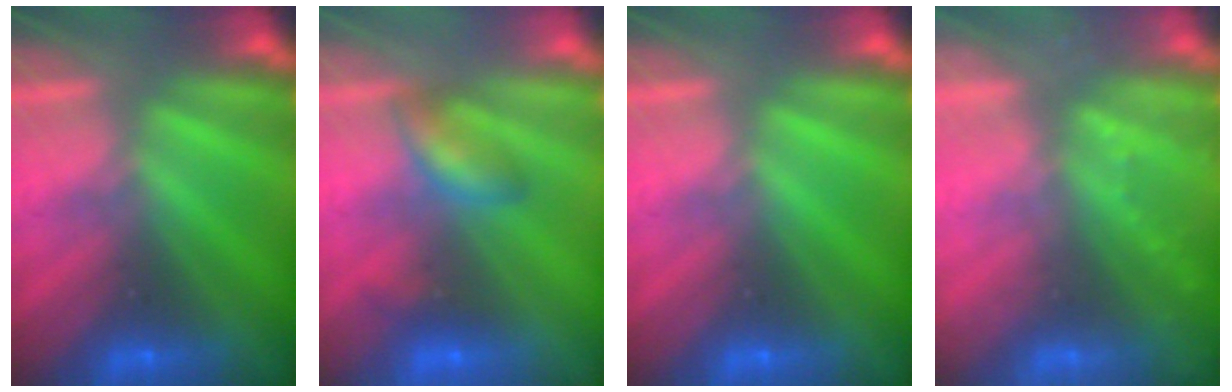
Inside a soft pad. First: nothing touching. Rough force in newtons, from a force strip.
{"total": 2.4}
{"total": 0.0}
{"total": 2.2}